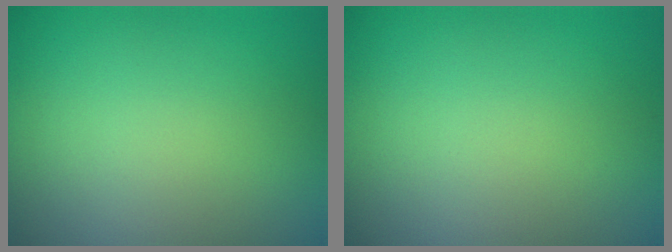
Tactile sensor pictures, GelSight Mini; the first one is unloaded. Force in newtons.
{"total": 0.0}